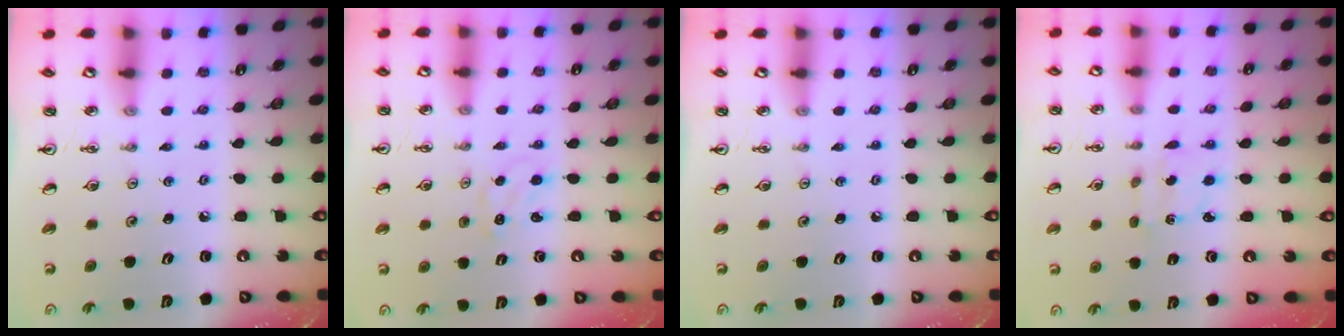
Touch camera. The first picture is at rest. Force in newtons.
{"total": 1.1, "press": 1.1, "slide": 0.2}
{"total": 0.0}
{"total": 2.9, "press": 2.8, "slide": 0.6}